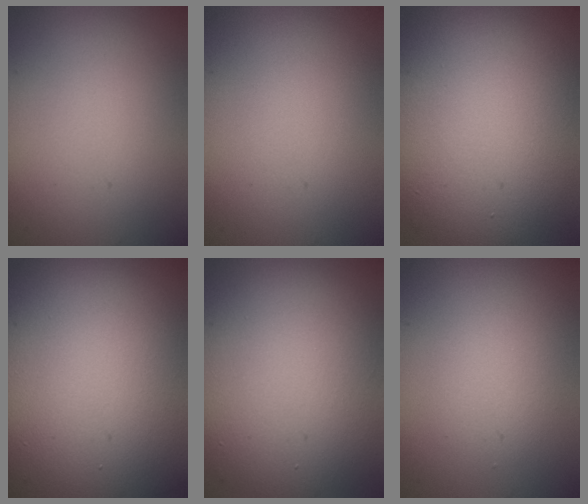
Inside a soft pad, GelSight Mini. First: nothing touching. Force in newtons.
{"total": 0.0}
{"total": 12.5, "press": 12.4, "slide": 1.2}
{"total": 20.0, "press": 19.9, "slide": 1.3}
{"total": 11.1, "press": 11.0, "slide": 1.2}
{"total": 1.9, "press": 1.9, "slide": 0.1}